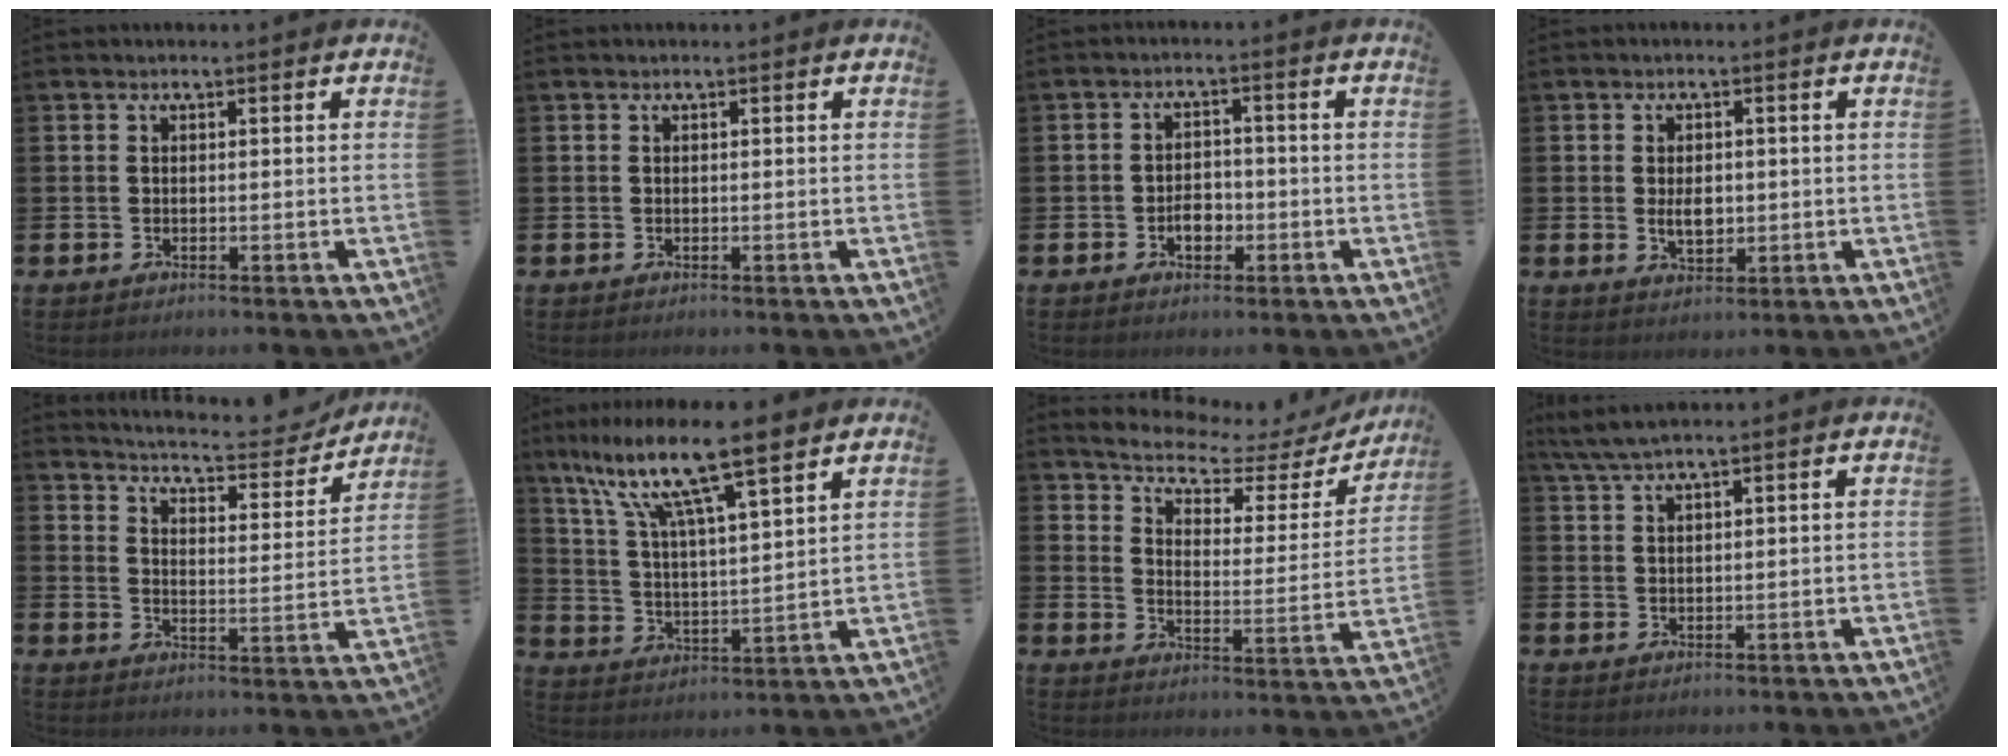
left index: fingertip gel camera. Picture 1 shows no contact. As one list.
[{"total": 0.0}, {"total": 3.0, "force": [-1.1, 2.0, 1.9], "torque": [-0.019, -0.003, -0.027]}, {"total": 3.2, "force": [0.1, 2.0, 2.5], "torque": [-0.032, 0.001, -0.003]}, {"total": 5.9, "force": [5.7, 0.8, 1.1], "torque": [-0.037, -0.047, 0.093]}, {"total": 11.7, "force": [9.4, 1.3, 6.8], "torque": [-0.159, -0.045, 0.158]}, {"total": 5.4, "force": [5.0, 1.4, 1.7], "torque": [-0.057, -0.037, 0.077]}, {"total": 3.5, "force": [2.8, 0.3, 2.0], "torque": [-0.050, -0.001, 0.054]}]